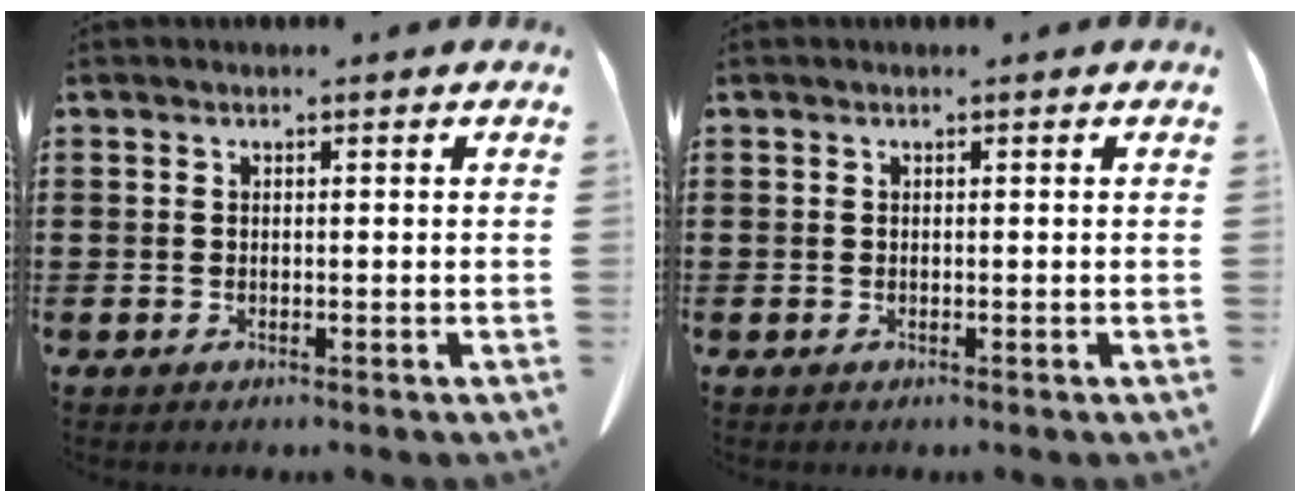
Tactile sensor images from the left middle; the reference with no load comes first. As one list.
[{"total": 0.0}]